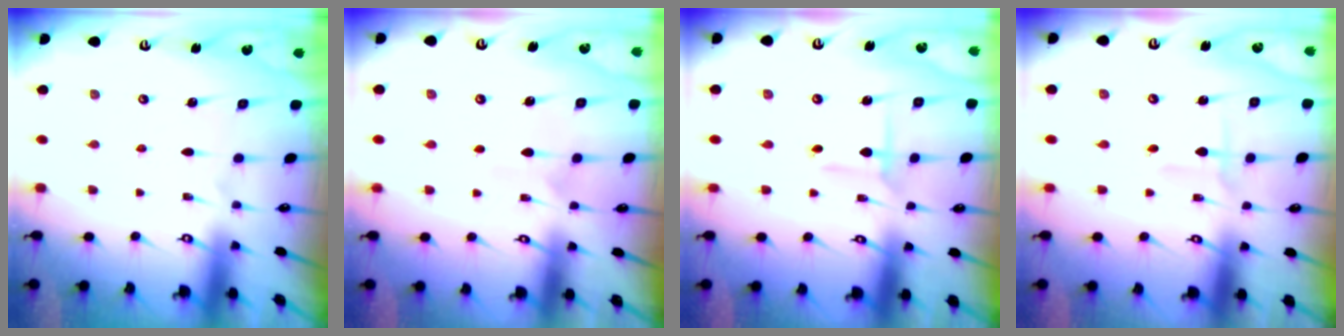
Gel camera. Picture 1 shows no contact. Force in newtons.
{"total": 4.6, "press": 4.5, "slide": 0.9}
{"total": 4.0, "press": 4.0, "slide": 0.2}
{"total": 2.2, "press": 2.2, "slide": 0.1}